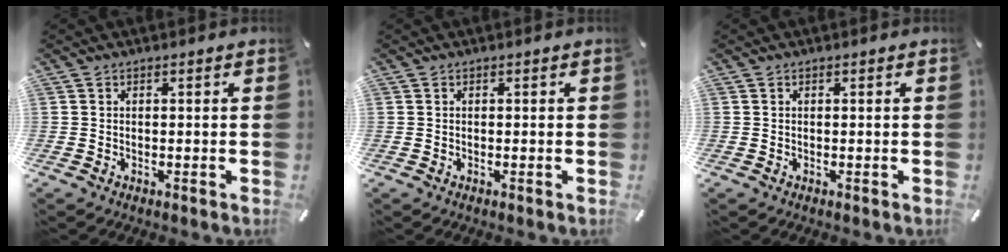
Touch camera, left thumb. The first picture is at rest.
{"total": 0.0}
{"total": 0.0}